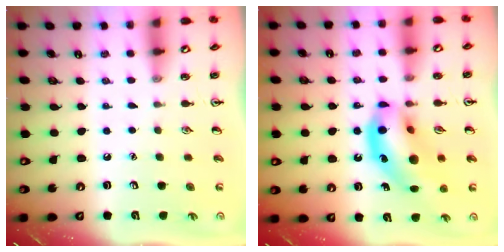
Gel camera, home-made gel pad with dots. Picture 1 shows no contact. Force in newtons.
{"total": 16.0, "press": 15.4, "slide": 4.2}